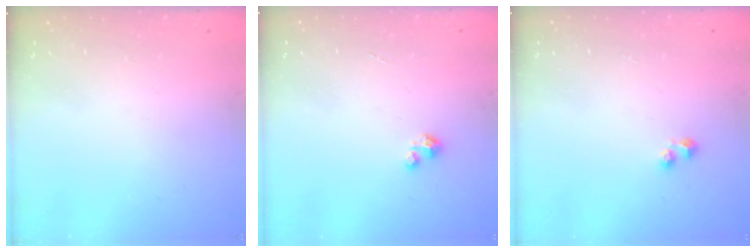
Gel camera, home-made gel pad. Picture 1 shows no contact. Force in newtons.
{"total": 1.2, "press": 1.2, "slide": 0.2}
{"total": 1.7, "press": 1.6, "slide": 0.6}